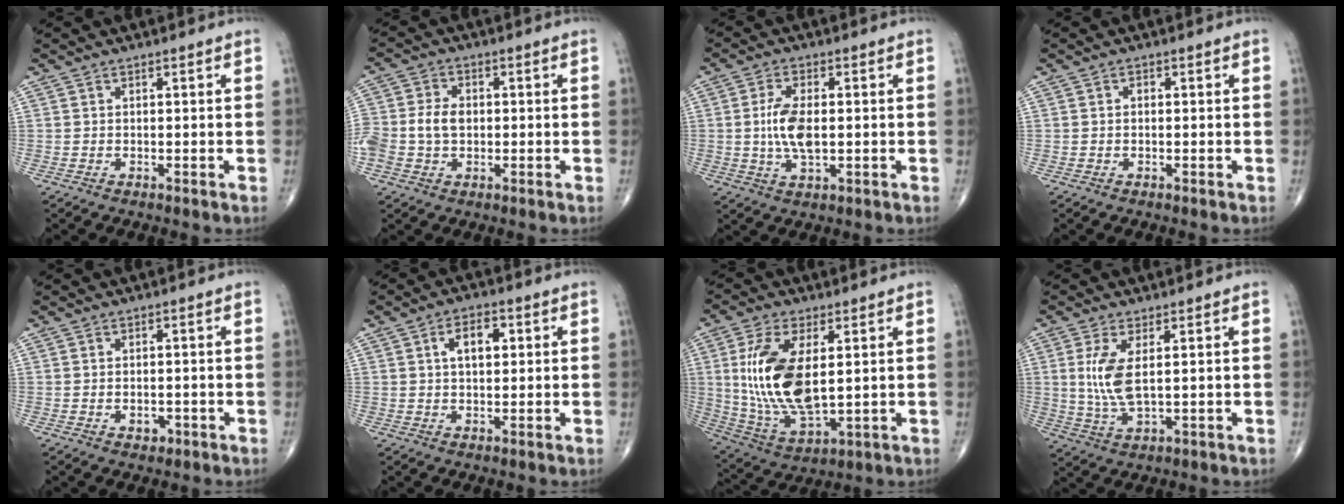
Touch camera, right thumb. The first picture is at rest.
{"total": 7.9, "force": [-0.4, 5.8, 5.4], "torque": [-0.116, 0.015, -0.008]}
{"total": 7.5, "force": [0.0, 3.5, 6.6], "torque": [-0.135, -0.003, -0.001]}
{"total": 0.6, "force": [-0.1, 0.5, 0.4], "torque": [-0.002, 0.003, -0.004]}
{"total": 2.1, "force": [-0.7, 1.4, 1.4], "torque": [-0.015, 0.002, -0.006]}
{"total": 5.8, "force": [1.5, 3.2, 4.5], "torque": [-0.061, 0.006, 0.021]}
{"total": 17.0, "force": [2.5, 8.0, 14.8], "torque": [-0.294, -0.019, 0.060]}
{"total": 7.3, "force": [1.3, 2.7, 6.7], "torque": [-0.151, -0.014, 0.033]}